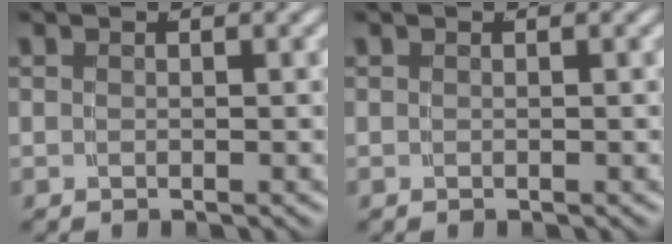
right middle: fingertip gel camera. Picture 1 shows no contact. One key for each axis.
{"total": 0.0}